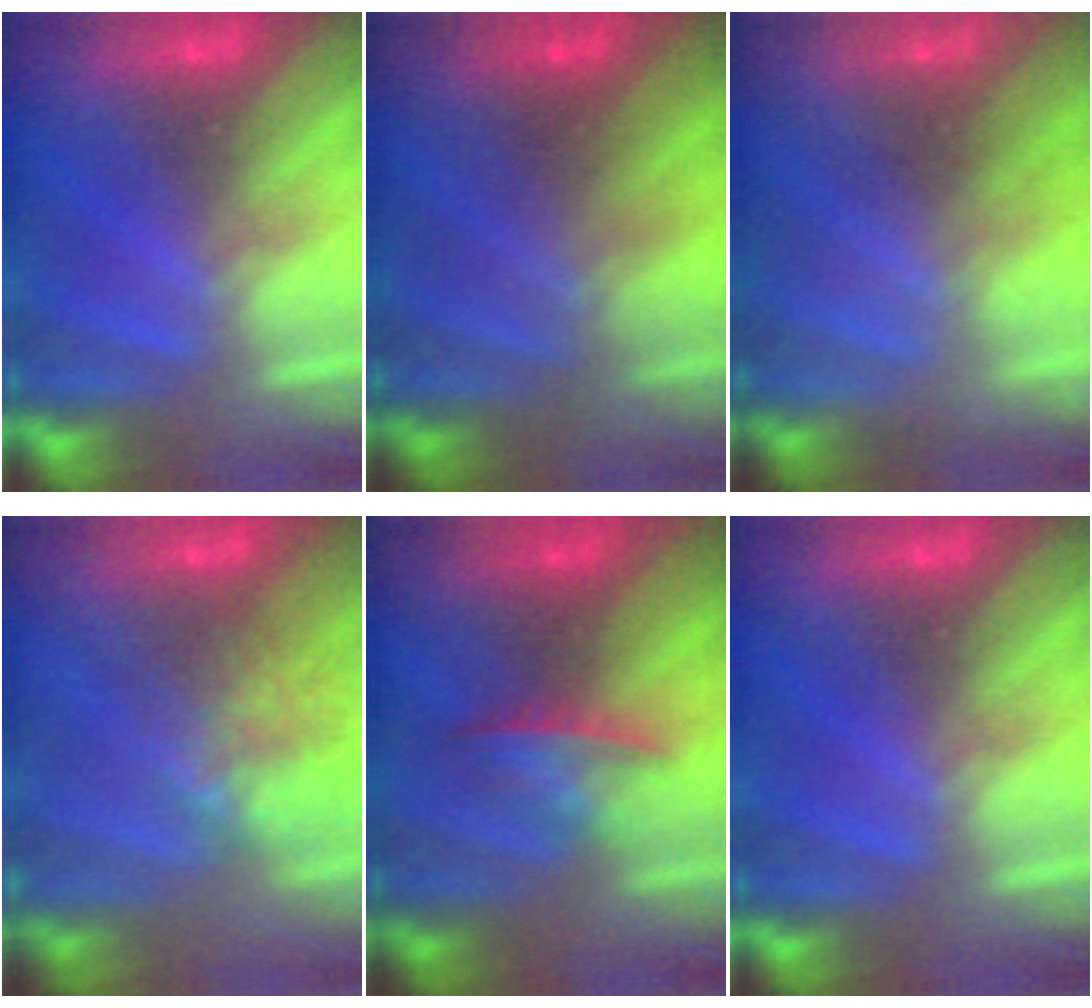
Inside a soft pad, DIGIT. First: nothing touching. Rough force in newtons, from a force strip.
{"total": 1.9}
{"total": 2.3}
{"total": 6.9}
{"total": 3.7}
{"total": 0.0}